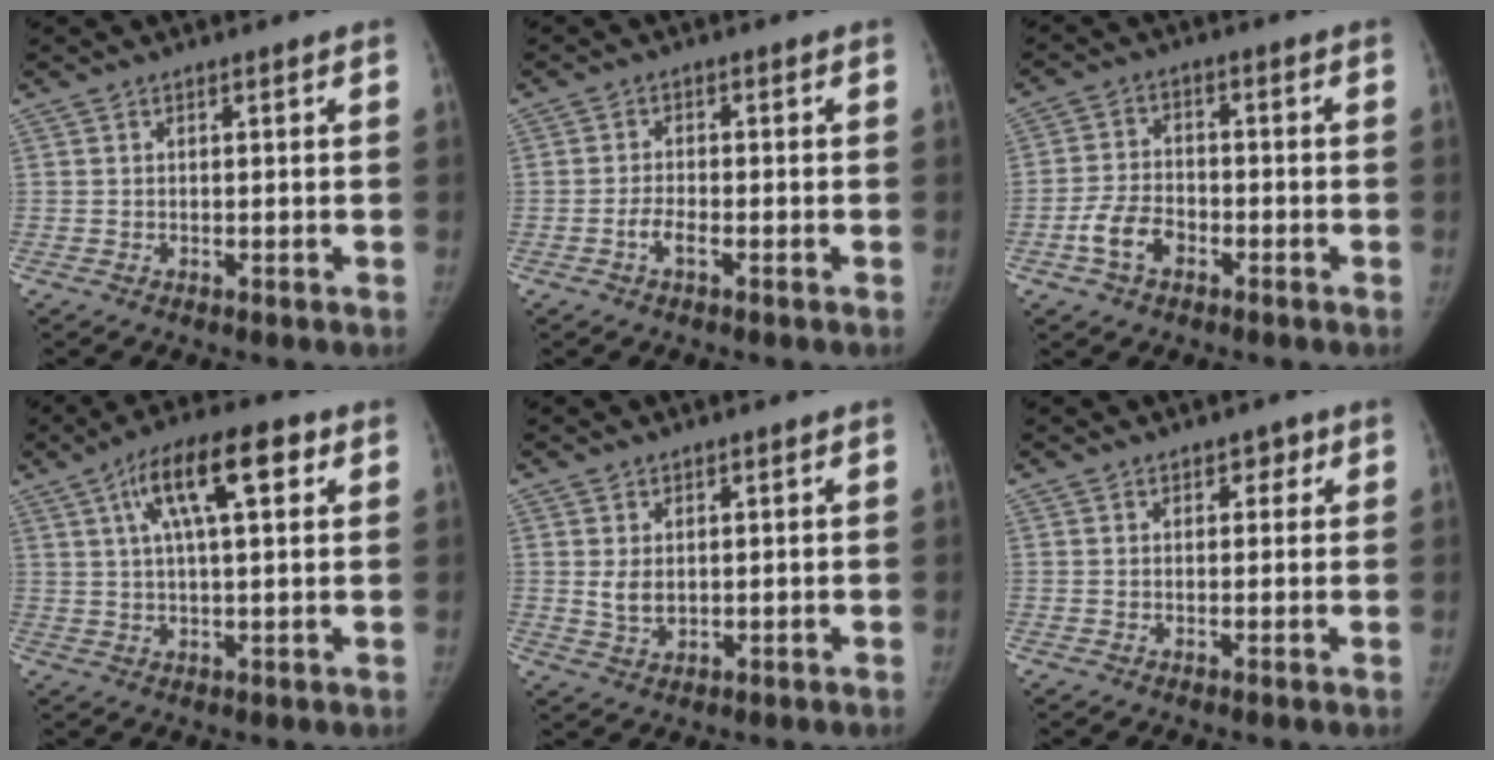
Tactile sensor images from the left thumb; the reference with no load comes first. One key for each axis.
{"total": 2.5, "fx": -1.4, "fy": 1.1, "fz": 1.8, "tx": -0.035, "ty": 0.011, "tz": -0.028}
{"total": 6.6, "fx": -3.2, "fy": 4.3, "fz": 3.8, "tx": -0.068, "ty": 0.023, "tz": -0.060}
{"total": 12.8, "fx": 4.9, "fy": 4.2, "fz": 11.1, "tx": -0.174, "ty": 0.013, "tz": 0.076}
{"total": 3.1, "fx": 0.6, "fy": 2.3, "fz": 2.1, "tx": -0.028, "ty": -0.011, "tz": 0.021}
{"total": 2.1, "fx": 1.1, "fy": 1.4, "fz": 1.1, "tx": 0.008, "ty": -0.002, "tz": 0.010}